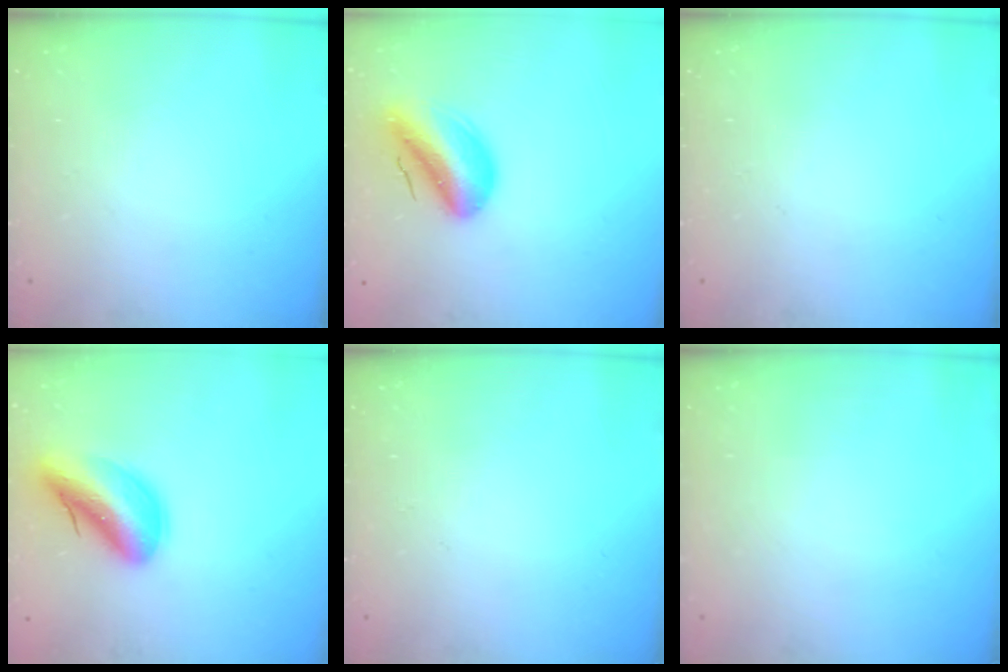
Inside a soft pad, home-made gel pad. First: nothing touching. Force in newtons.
{"total": 10.9, "press": 10.3, "slide": 3.5}
{"total": 0.0}
{"total": 12.3, "press": 11.7, "slide": 3.7}
{"total": 0.0}
{"total": 0.0}